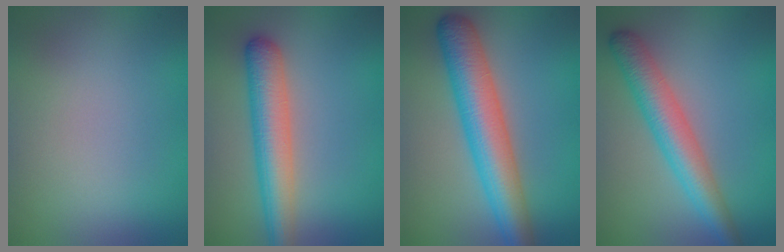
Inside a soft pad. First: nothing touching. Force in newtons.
{"total": 5.1, "press": 5.1, "slide": 0.2}
{"total": 7.1, "press": 7.1, "slide": 0.2}
{"total": 4.9, "press": 4.9, "slide": 0.1}